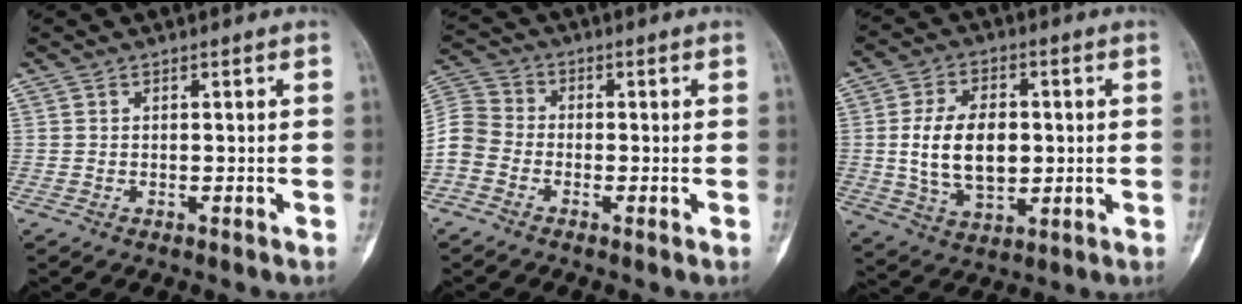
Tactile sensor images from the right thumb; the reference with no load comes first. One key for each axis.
{"total": 6.3, "fx": -2.4, "fy": 5.1, "fz": 3.0, "tx": -0.055, "ty": 0.019, "tz": -0.063}
{"total": 12.9, "fx": 0.4, "fy": 8.0, "fz": 10.1, "tx": -0.164, "ty": 0.000, "tz": 0.015}